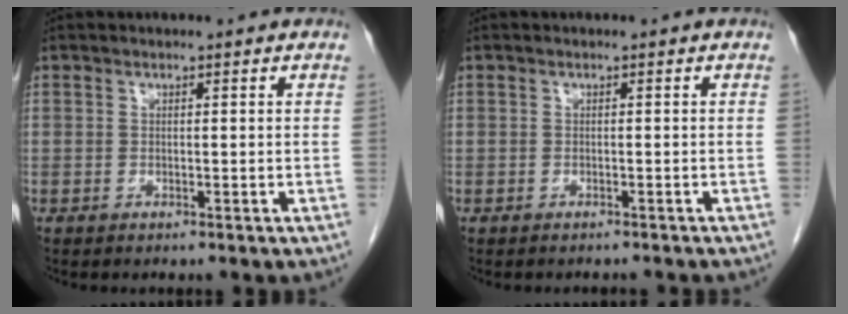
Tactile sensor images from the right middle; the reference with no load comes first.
{"total": 2.6, "force": [-2.5, 0.5, 0.6], "torque": [-0.010, -0.004, -0.028]}